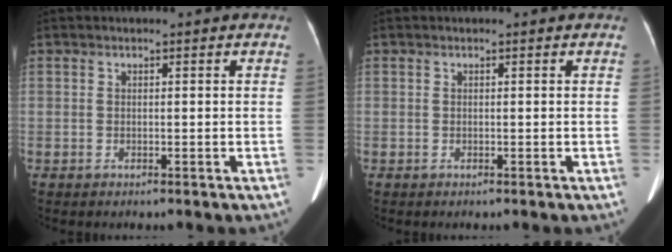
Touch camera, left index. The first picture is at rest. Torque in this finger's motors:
{"motor_torque": [0.07, 0.04, 0.00, 0.01]}